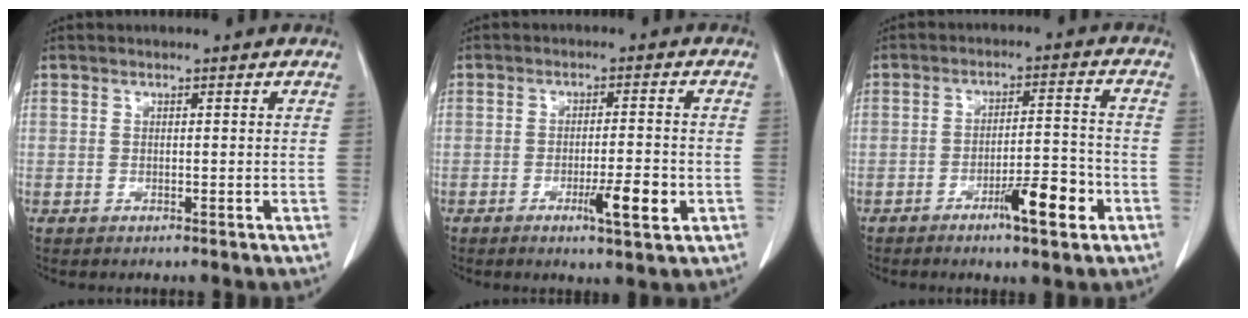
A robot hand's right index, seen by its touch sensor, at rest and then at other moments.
{"total": 6.1, "force": [-2.3, 0.8, 5.6], "torque": [-0.088, -0.005, -0.033]}
{"total": 7.7, "force": [-4.0, 1.3, 6.5], "torque": [-0.099, 0.004, -0.058]}